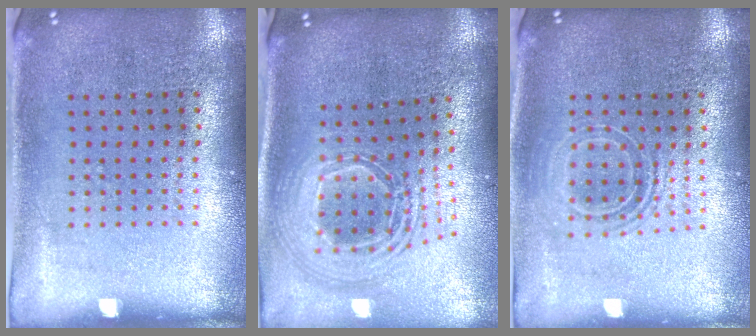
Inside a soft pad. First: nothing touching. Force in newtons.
{"total": 2.5, "press": 1.8, "slide": 1.6}
{"total": 1.7, "press": 1.3, "slide": 1.0}